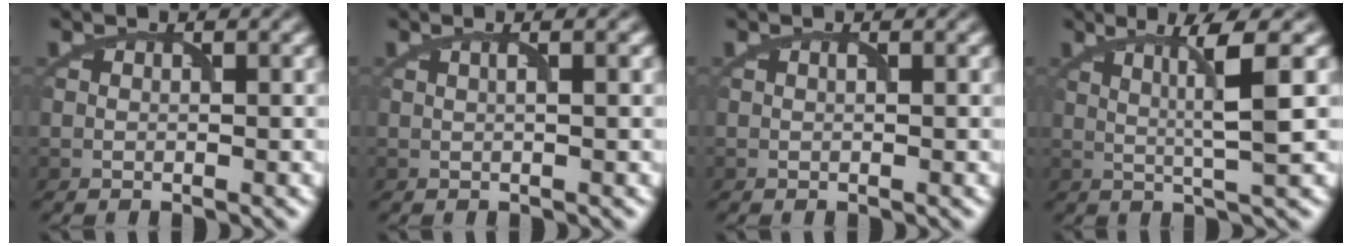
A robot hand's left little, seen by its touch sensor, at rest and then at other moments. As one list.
[{"total": 2.0, "force": [0.8, 0.8, 1.7], "torque": [-0.015, -0.002, -0.007]}, {"total": 0.0}, {"total": 4.3, "force": [1.2, 0.2, 4.1], "torque": [-0.075, -0.002, 0.025]}]